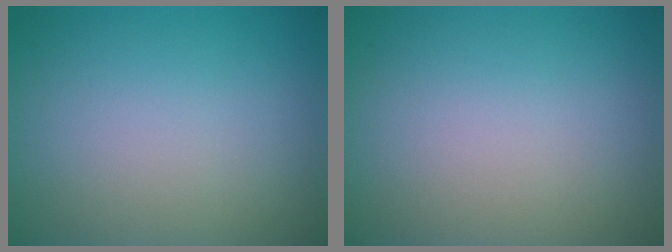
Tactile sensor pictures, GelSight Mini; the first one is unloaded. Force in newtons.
{"total": 0.0}